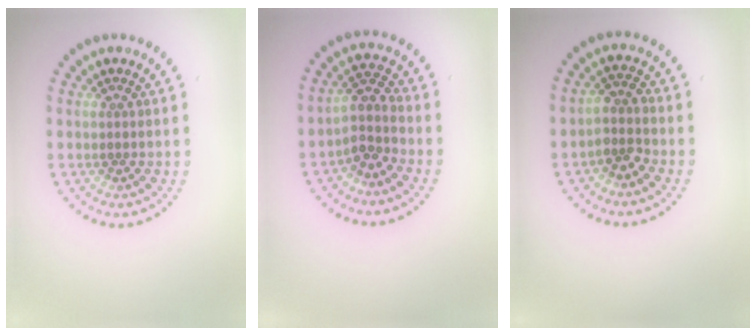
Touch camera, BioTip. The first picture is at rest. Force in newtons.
{"total": 2.4, "press": 1.8, "slide": 1.5}
{"total": 2.1, "press": 1.7, "slide": 1.3}